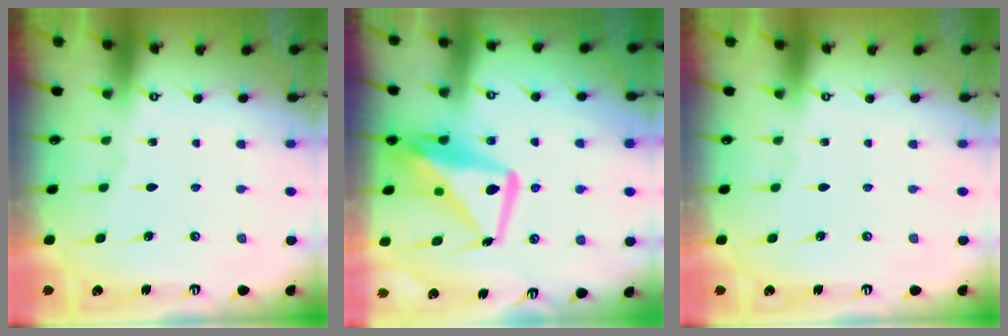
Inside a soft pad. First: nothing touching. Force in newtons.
{"total": 14.9, "press": 14.9, "slide": 1.4}
{"total": 0.0}